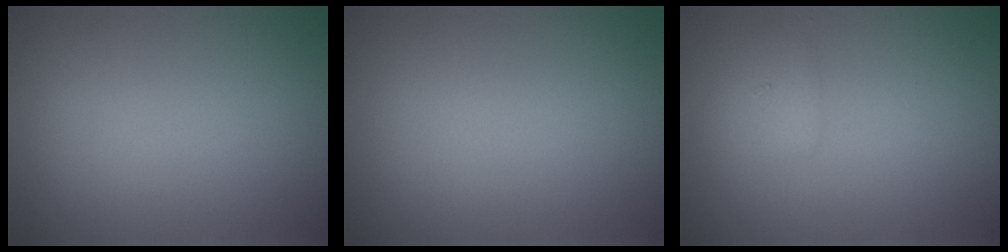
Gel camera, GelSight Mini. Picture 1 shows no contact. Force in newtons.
{"total": 0.0}
{"total": 1.4, "press": 1.4, "slide": 0.1}